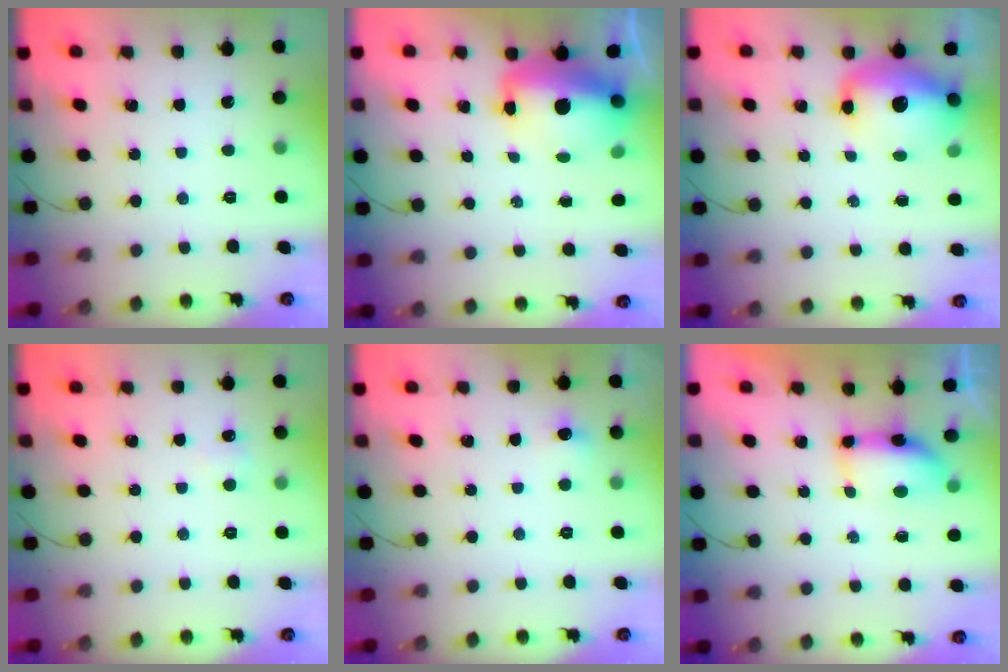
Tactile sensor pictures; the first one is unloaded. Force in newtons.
{"total": 13.6, "press": 13.2, "slide": 3.3}
{"total": 13.8, "press": 13.2, "slide": 4.1}
{"total": 4.2, "press": 4.0, "slide": 1.2}
{"total": 6.0, "press": 4.2, "slide": 4.2}
{"total": 6.7, "press": 6.7, "slide": 0.4}